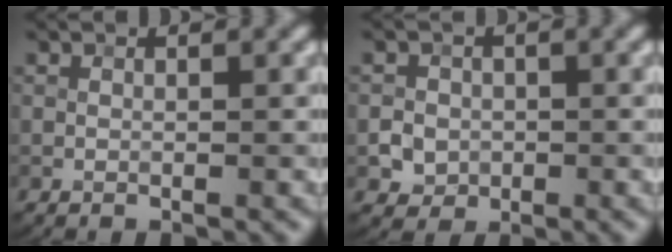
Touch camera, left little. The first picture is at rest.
{"total": 2.7, "force": [-0.3, 2.5, 0.7], "torque": [0.001, 0.003, -0.006]}